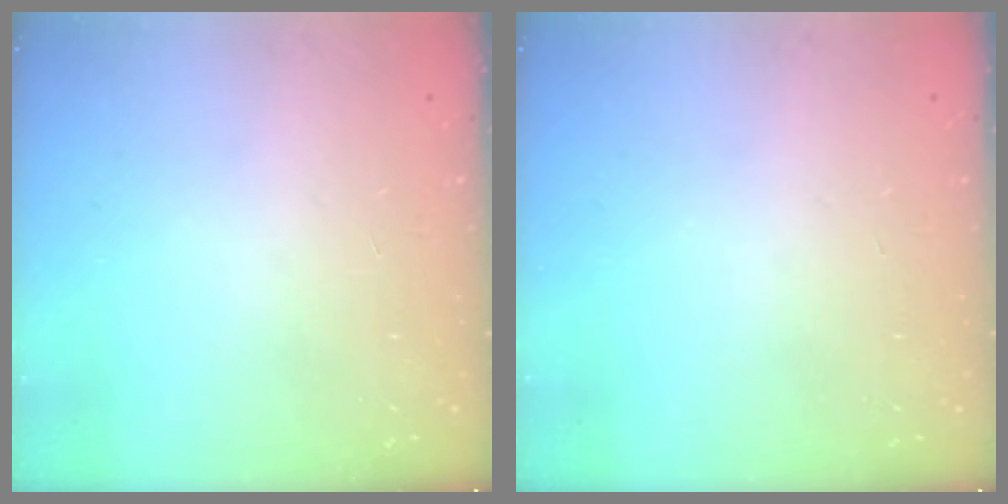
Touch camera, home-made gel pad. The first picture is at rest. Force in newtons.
{"total": 0.0}